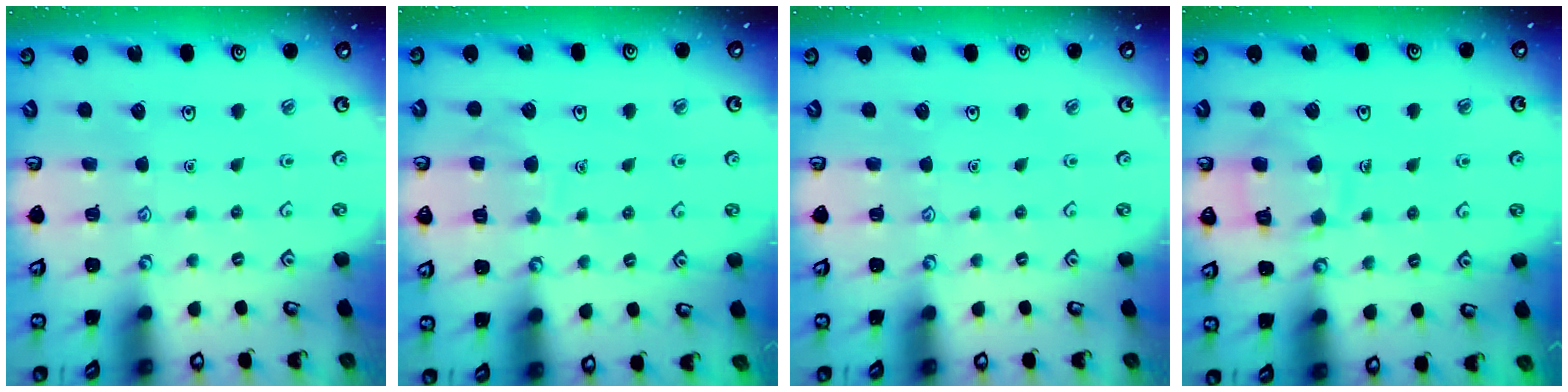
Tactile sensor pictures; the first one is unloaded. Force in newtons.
{"total": 6.7, "press": 6.7, "slide": 0.7}
{"total": 0.0}
{"total": 10.3, "press": 10.2, "slide": 0.7}